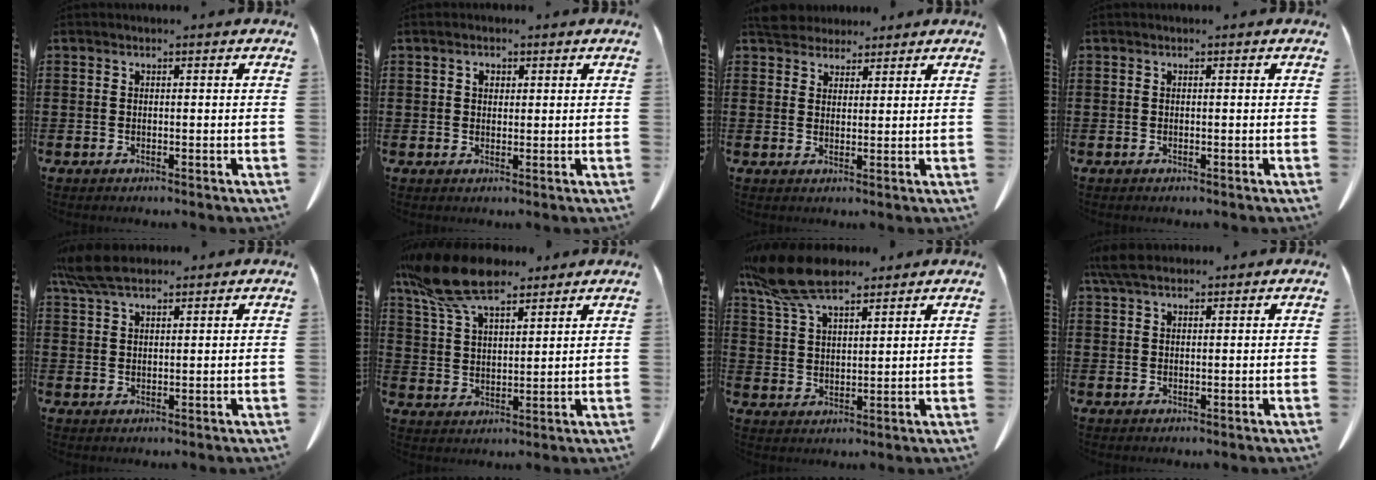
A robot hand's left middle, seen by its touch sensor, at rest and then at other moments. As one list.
[{"total": 1.6, "force": [0.8, 1.1, 1.0], "torque": [-0.014, 0.003, 0.012]}, {"total": 4.3, "force": [4.0, 1.4, 0.6], "torque": [-0.018, -0.004, 0.077]}, {"total": 0.0}, {"total": 6.0, "force": [4.7, 1.6, 3.3], "torque": [-0.076, -0.002, 0.090]}, {"total": 12.0, "force": [9.1, 3.6, 7.0], "torque": [-0.168, -0.016, 0.168]}, {"total": 10.8, "force": [8.3, 3.2, 6.1], "torque": [-0.147, -0.015, 0.155]}, {"total": 4.1, "force": [3.1, 1.3, 2.4], "torque": [-0.063, -0.002, 0.056]}]